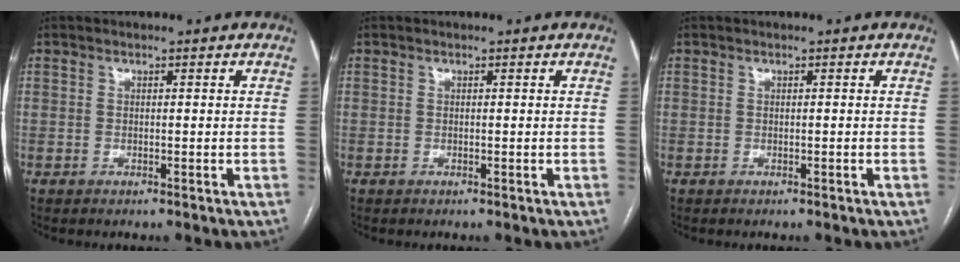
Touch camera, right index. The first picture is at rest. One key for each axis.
{"total": 0.0}
{"total": 0.0}